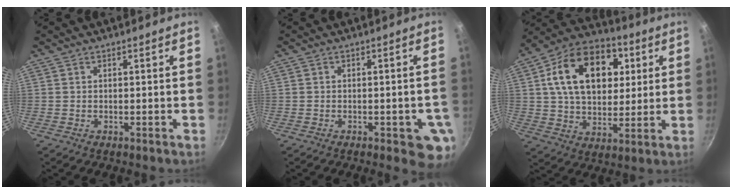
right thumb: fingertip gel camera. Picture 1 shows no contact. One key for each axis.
{"total": 6.9, "fx": -2.3, "fy": 2.8, "fz": 5.8, "tx": -0.041, "ty": 0.009, "tz": -0.027}
{"total": 21.1, "fx": 5.8, "fy": 14.2, "fz": 14.6, "tx": -0.210, "ty": 0.009, "tz": 0.085}